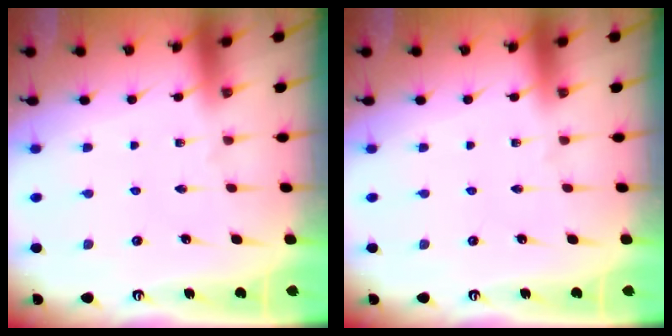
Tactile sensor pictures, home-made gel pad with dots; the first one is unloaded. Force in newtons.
{"total": 0.0}